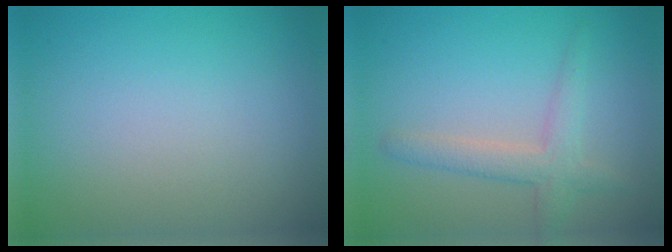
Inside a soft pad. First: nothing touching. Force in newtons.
{"total": 2.6, "press": 2.6, "slide": 0.1}